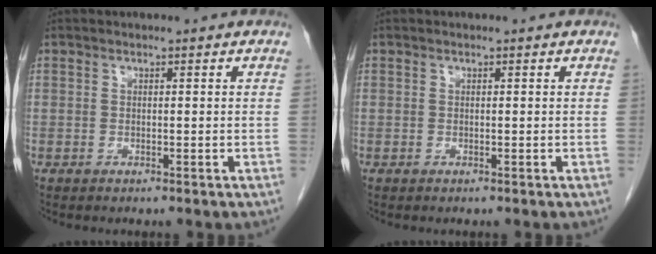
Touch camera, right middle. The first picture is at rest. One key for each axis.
{"total": 0.0}